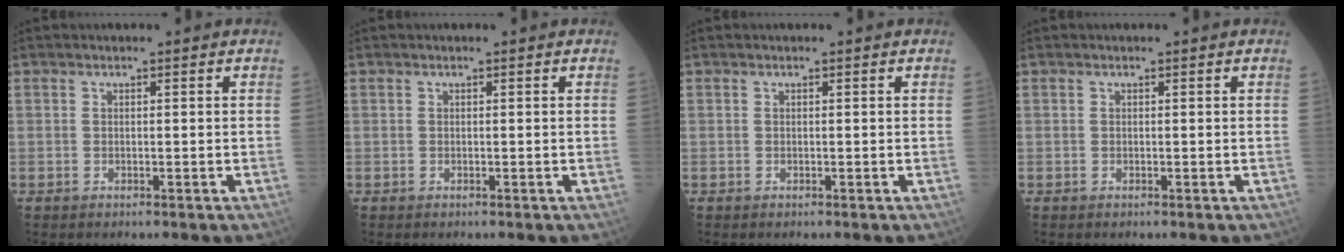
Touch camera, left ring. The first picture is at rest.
{"total": 0.0}
{"total": 0.0}
{"total": 0.0}